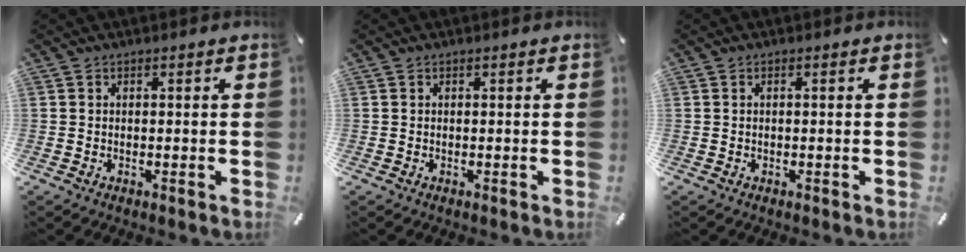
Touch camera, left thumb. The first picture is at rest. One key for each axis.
{"total": 0.0}
{"total": 0.5, "fx": -0.2, "fy": 0.1, "fz": 0.5, "tx": -0.010, "ty": -0.001, "tz": -0.003}